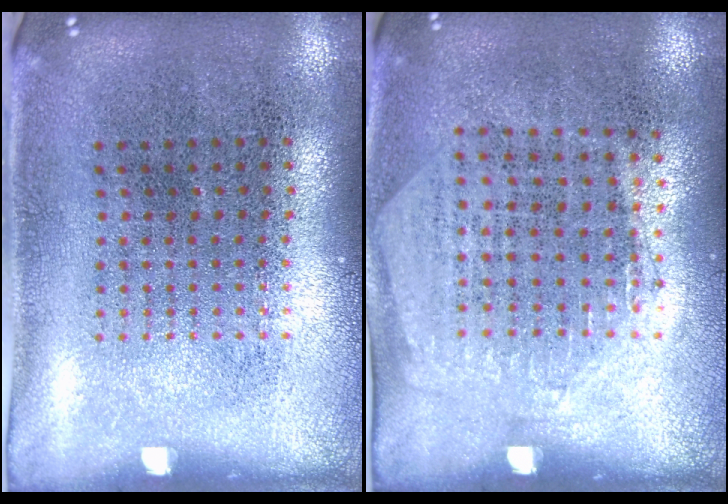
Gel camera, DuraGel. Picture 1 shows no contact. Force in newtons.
{"total": 1.3, "press": 1.2, "slide": 0.6}